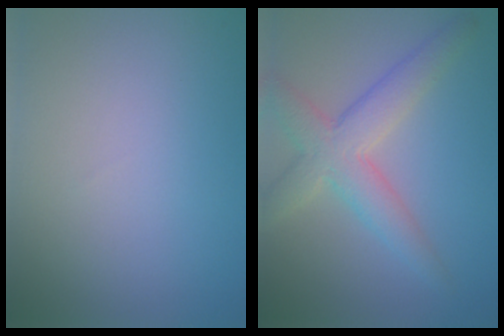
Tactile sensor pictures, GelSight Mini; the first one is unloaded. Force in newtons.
{"total": 5.0, "press": 5.0, "slide": 0.3}